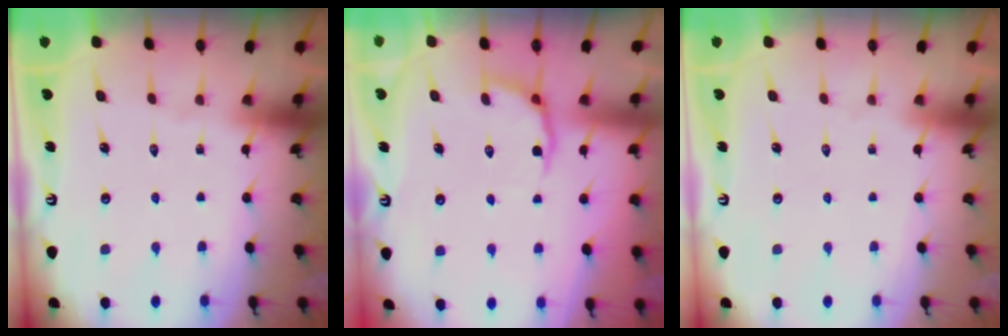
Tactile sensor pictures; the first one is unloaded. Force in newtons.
{"total": 4.7, "press": 4.0, "slide": 2.5}
{"total": 0.0}